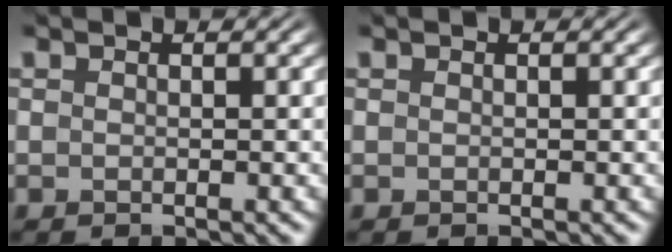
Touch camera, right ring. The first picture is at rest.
{"total": 0.0}